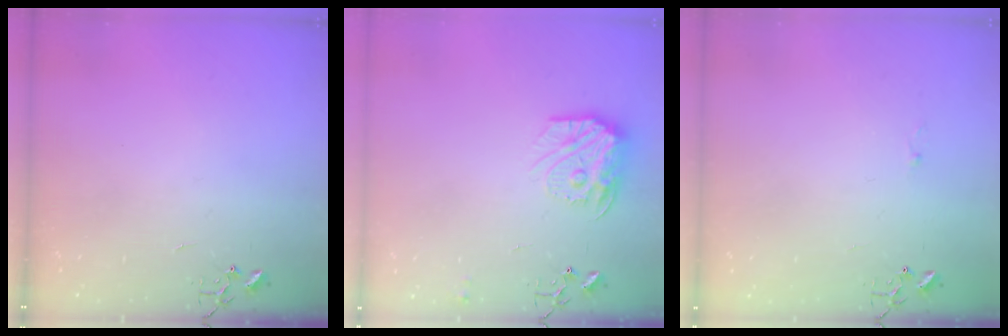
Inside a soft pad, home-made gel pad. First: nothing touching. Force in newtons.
{"total": 14.6, "press": 14.6, "slide": 1.0}
{"total": 2.6, "press": 2.6, "slide": 0.4}